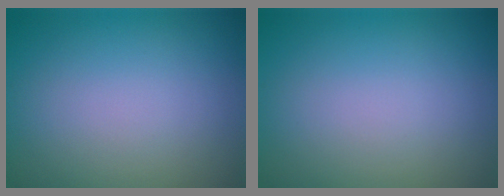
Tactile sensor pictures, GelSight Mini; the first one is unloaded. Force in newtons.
{"total": 0.0}